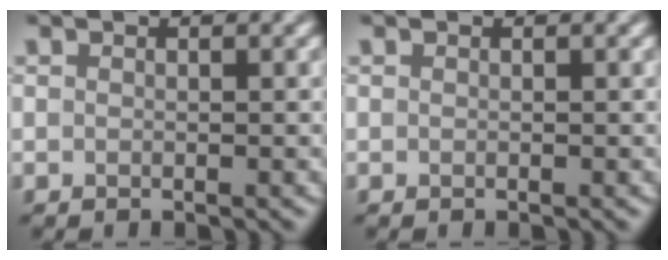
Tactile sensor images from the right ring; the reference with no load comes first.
{"total": 0.0}